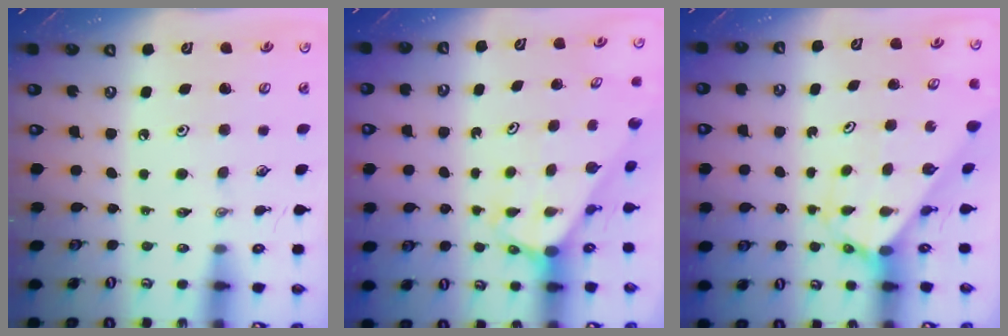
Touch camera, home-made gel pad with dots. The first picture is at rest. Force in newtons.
{"total": 2.8, "press": 2.8, "slide": 0.2}
{"total": 2.4, "press": 2.4, "slide": 0.2}